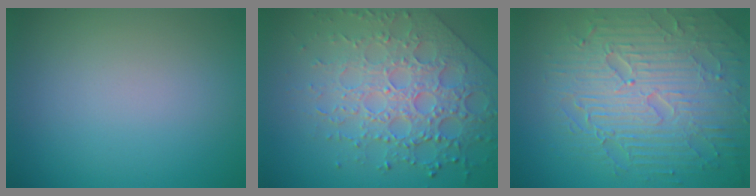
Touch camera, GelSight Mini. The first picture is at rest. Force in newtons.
{"total": 6.8, "press": 5.4, "slide": 4.2}
{"total": 9.7, "press": 6.5, "slide": 7.2}